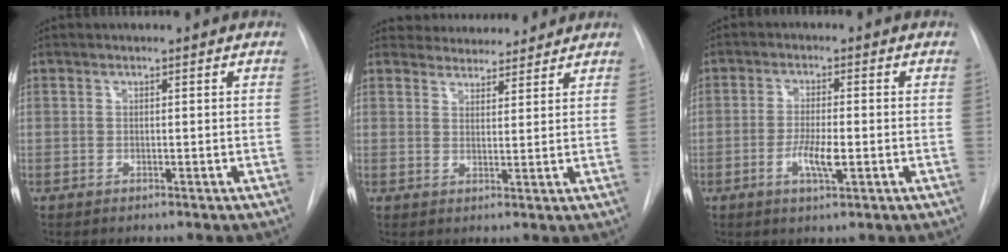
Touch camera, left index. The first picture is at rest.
{"total": 8.1, "force": [7.7, 2.5, 0.8], "torque": [0.001, 0.015, 0.103]}
{"total": 4.7, "force": [-1.4, 0.8, 4.4], "torque": [-0.085, -0.004, -0.024]}